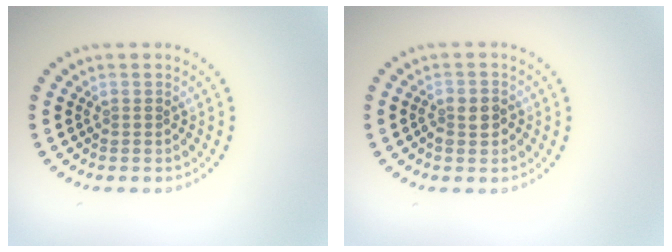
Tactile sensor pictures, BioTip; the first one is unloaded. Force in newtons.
{"total": 2.0, "press": 1.9, "slide": 0.6}